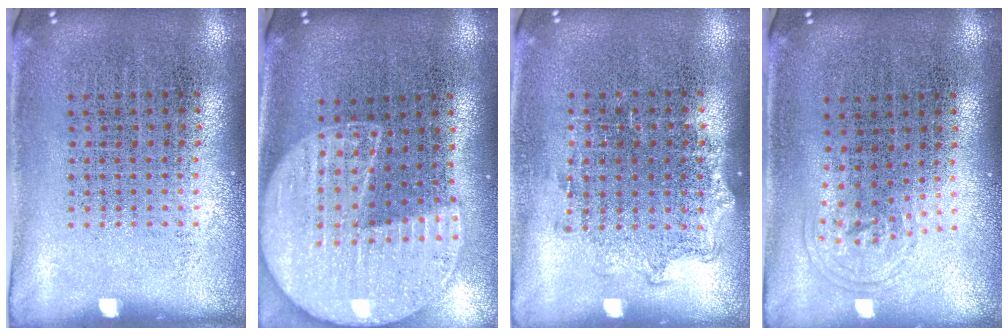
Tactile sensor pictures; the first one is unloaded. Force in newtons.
{"total": 2.0, "press": 1.8, "slide": 0.9}
{"total": 1.1, "press": 1.0, "slide": 0.4}
{"total": 0.8, "press": 0.6, "slide": 0.6}